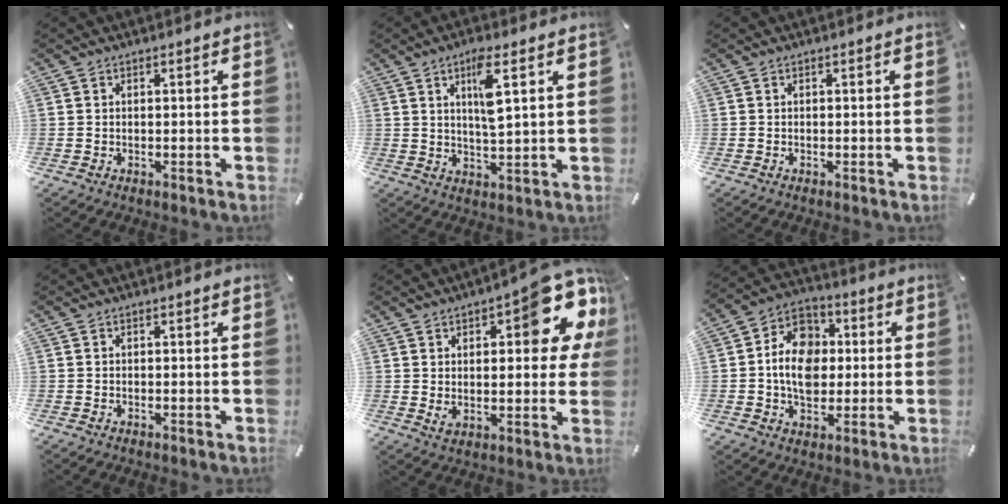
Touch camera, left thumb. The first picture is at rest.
{"total": 8.2, "force": [3.3, 1.9, 7.3], "torque": [-0.125, -0.008, 0.050]}
{"total": 0.0}
{"total": 0.0}
{"total": 16.4, "force": [8.1, 6.7, 12.6], "torque": [-0.151, -0.058, 0.130]}
{"total": 11.9, "force": [-0.9, 9.6, 6.9], "torque": [-0.131, 0.019, -0.016]}